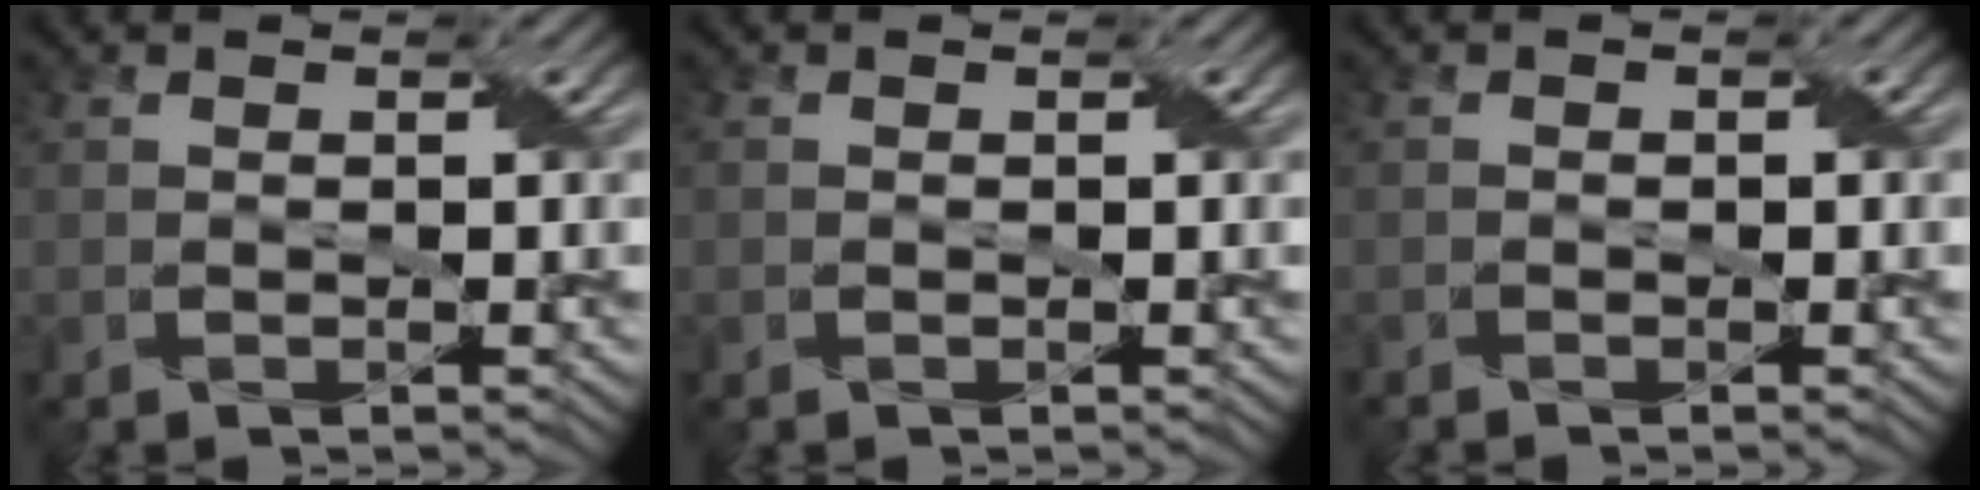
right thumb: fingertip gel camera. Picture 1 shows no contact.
{"total": 0.5, "force": [-0.1, 0.4, 0.3], "torque": [-0.004, 0.000, 0.002]}
{"total": 0.9, "force": [-0.6, 0.4, 0.6], "torque": [-0.010, 0.000, -0.008]}